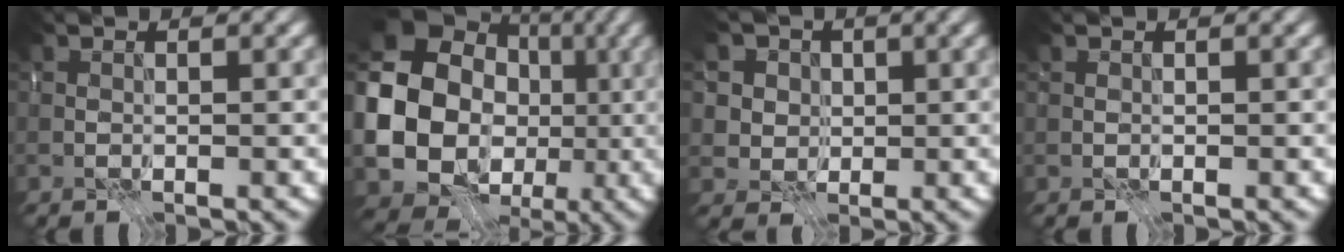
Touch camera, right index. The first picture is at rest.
{"total": 17.0, "force": [-1.3, 15.3, 7.2], "torque": [-0.151, -0.016, -0.042]}
{"total": 6.2, "force": [2.8, 5.0, 2.4], "torque": [-0.044, 0.009, 0.034]}
{"total": 0.0}